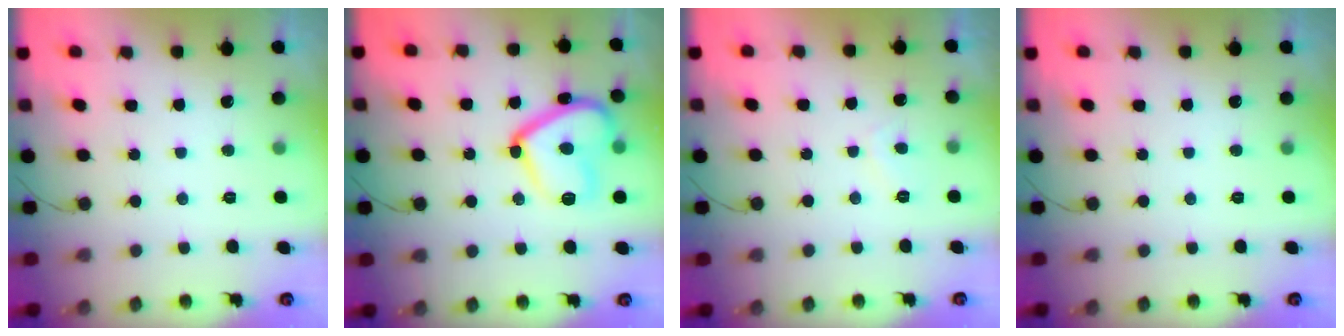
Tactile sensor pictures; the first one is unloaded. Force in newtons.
{"total": 16.9, "press": 16.8, "slide": 1.5}
{"total": 2.3, "press": 2.2, "slide": 0.7}
{"total": 0.0}